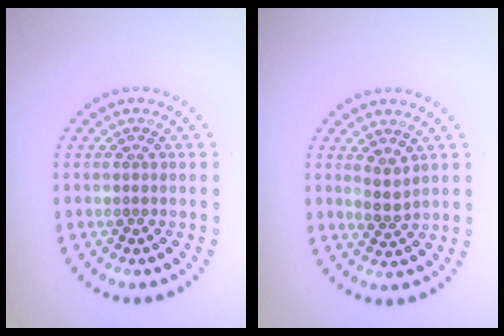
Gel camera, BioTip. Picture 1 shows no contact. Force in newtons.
{"total": 1.7, "press": 1.2, "slide": 1.2}